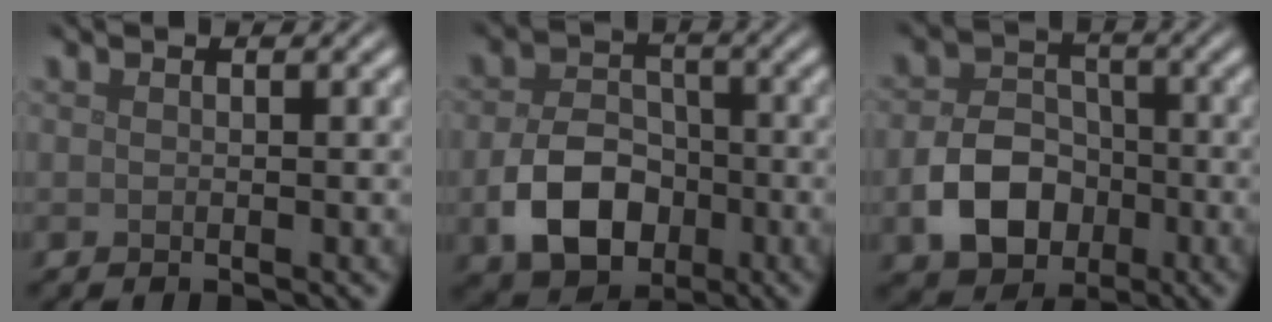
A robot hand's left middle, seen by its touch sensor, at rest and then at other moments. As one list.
[{"total": 6.8, "force": [-2.4, 4.9, 4.1], "torque": [-0.078, -0.008, -0.041]}, {"total": 6.3, "force": [-2.2, 4.7, 3.5], "torque": [-0.064, -0.005, -0.040]}]